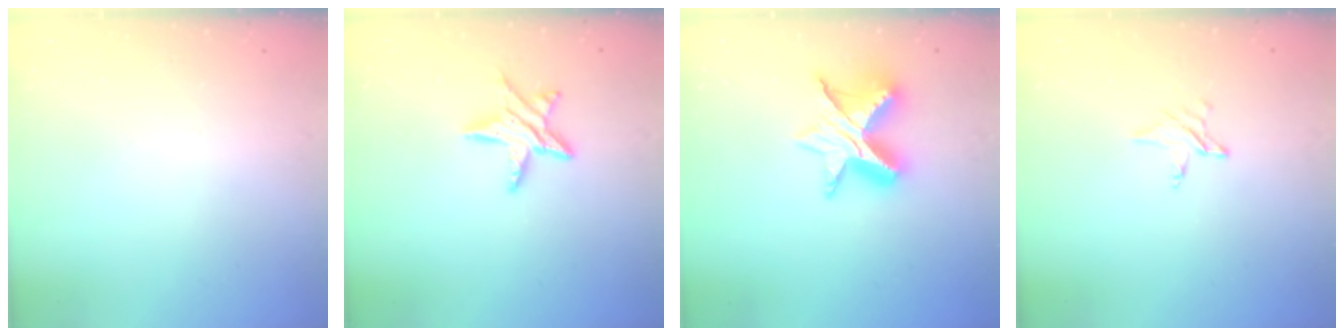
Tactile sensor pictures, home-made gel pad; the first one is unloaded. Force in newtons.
{"total": 9.7, "press": 9.7, "slide": 0.5}
{"total": 11.6, "press": 11.5, "slide": 0.7}
{"total": 2.9, "press": 2.8, "slide": 0.3}